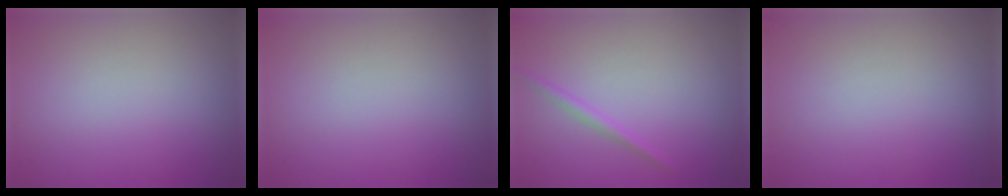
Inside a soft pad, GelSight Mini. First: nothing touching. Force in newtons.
{"total": 0.0}
{"total": 1.0, "press": 1.0, "slide": 0.1}
{"total": 0.0}